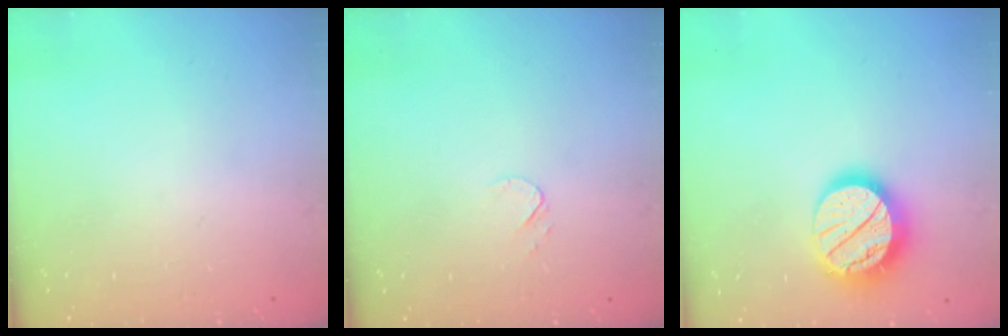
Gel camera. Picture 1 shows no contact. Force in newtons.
{"total": 3.7, "press": 3.7, "slide": 0.5}
{"total": 18.6, "press": 18.6, "slide": 1.5}